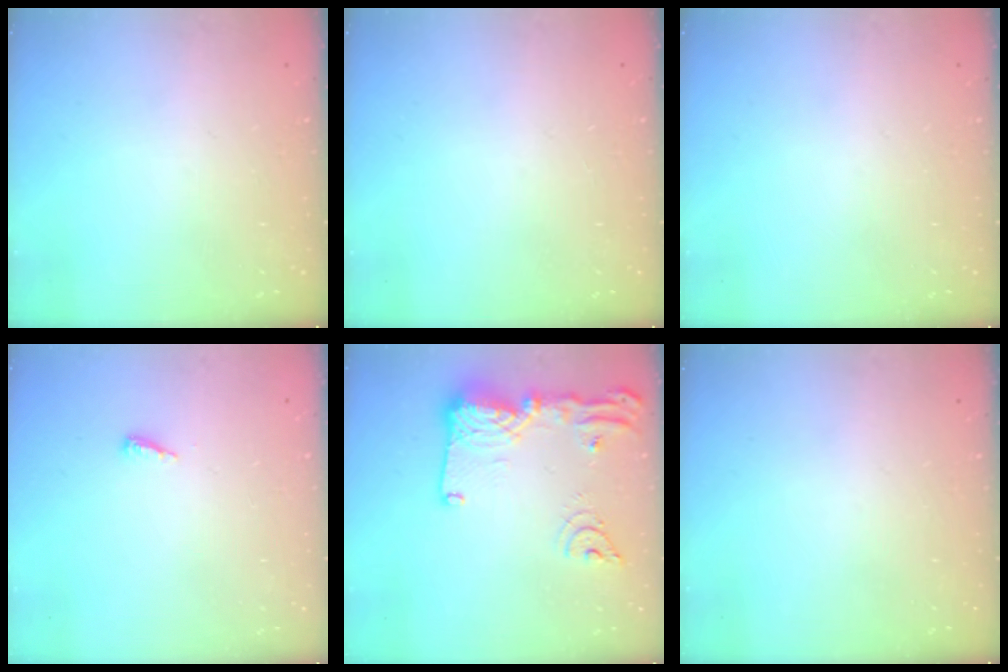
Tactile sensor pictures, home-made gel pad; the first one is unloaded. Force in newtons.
{"total": 0.0}
{"total": 0.0}
{"total": 4.2, "press": 4.1, "slide": 0.4}
{"total": 18.5, "press": 18.4, "slide": 1.7}
{"total": 0.0}